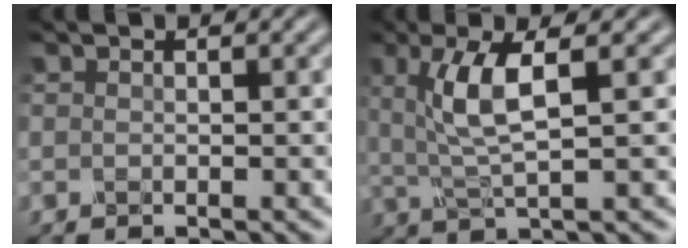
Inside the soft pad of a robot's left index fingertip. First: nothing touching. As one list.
[{"total": 4.8, "force": [1.3, 0.9, 4.6], "torque": [-0.097, 0.005, 0.030]}]